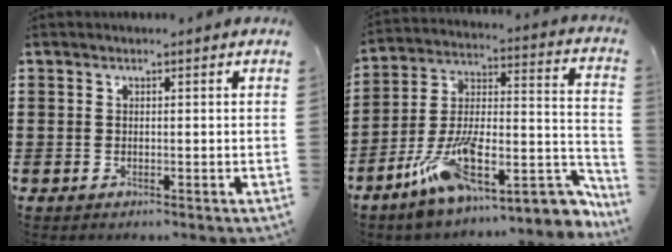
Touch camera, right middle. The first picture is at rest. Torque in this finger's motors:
{"motor_torque": [1.43, -0.71, 1.05, 0.21]}